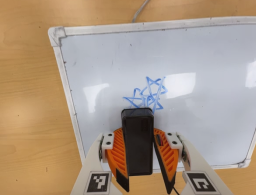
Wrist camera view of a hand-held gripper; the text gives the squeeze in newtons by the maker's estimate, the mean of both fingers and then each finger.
{"total": 12.4, "left": 12.5, "right": 12.2}